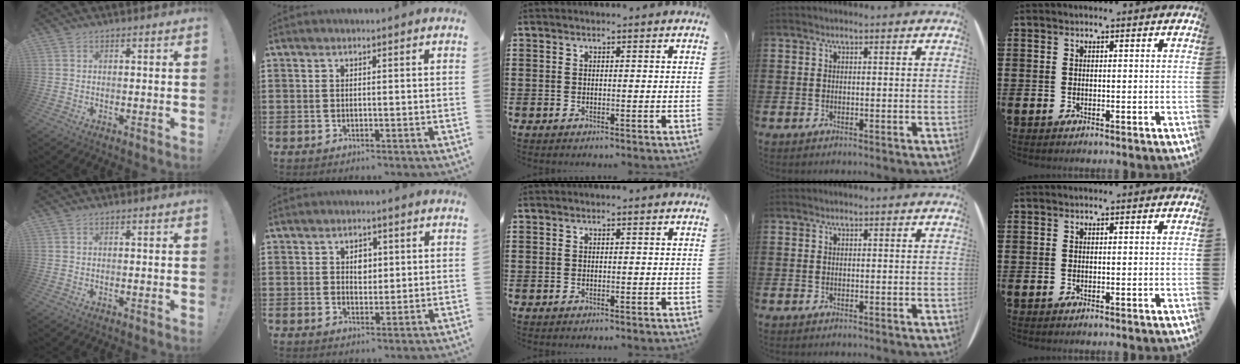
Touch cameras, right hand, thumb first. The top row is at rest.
{"index": {"total": 2.7, "force": [0.7, 1.8, 1.8], "torque": [-0.023, 0.003, 0.008]}}